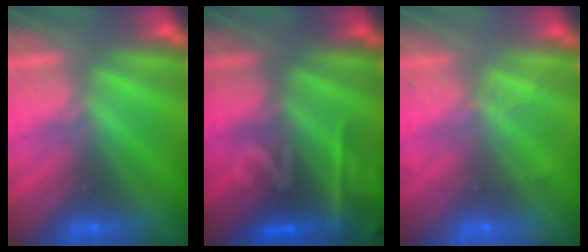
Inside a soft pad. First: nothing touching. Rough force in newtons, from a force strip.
{"total": 2.3}
{"total": 2.2}